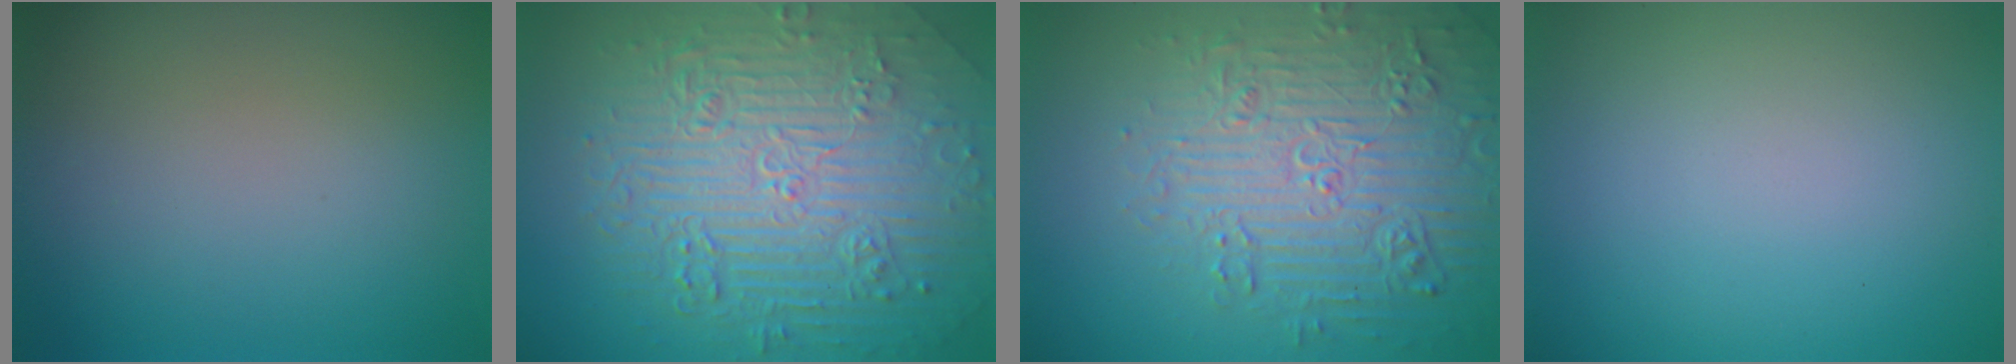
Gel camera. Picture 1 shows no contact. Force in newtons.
{"total": 10.9, "press": 7.3, "slide": 8.2}
{"total": 7.5, "press": 7.3, "slide": 1.7}
{"total": 0.0}